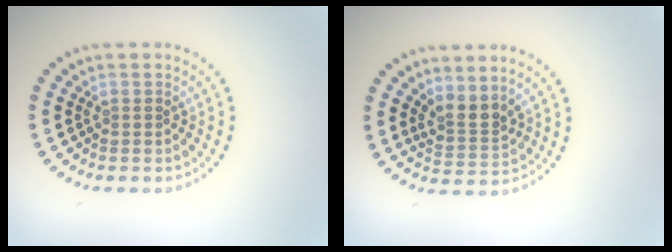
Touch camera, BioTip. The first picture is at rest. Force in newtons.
{"total": 2.5, "press": 1.8, "slide": 1.8}